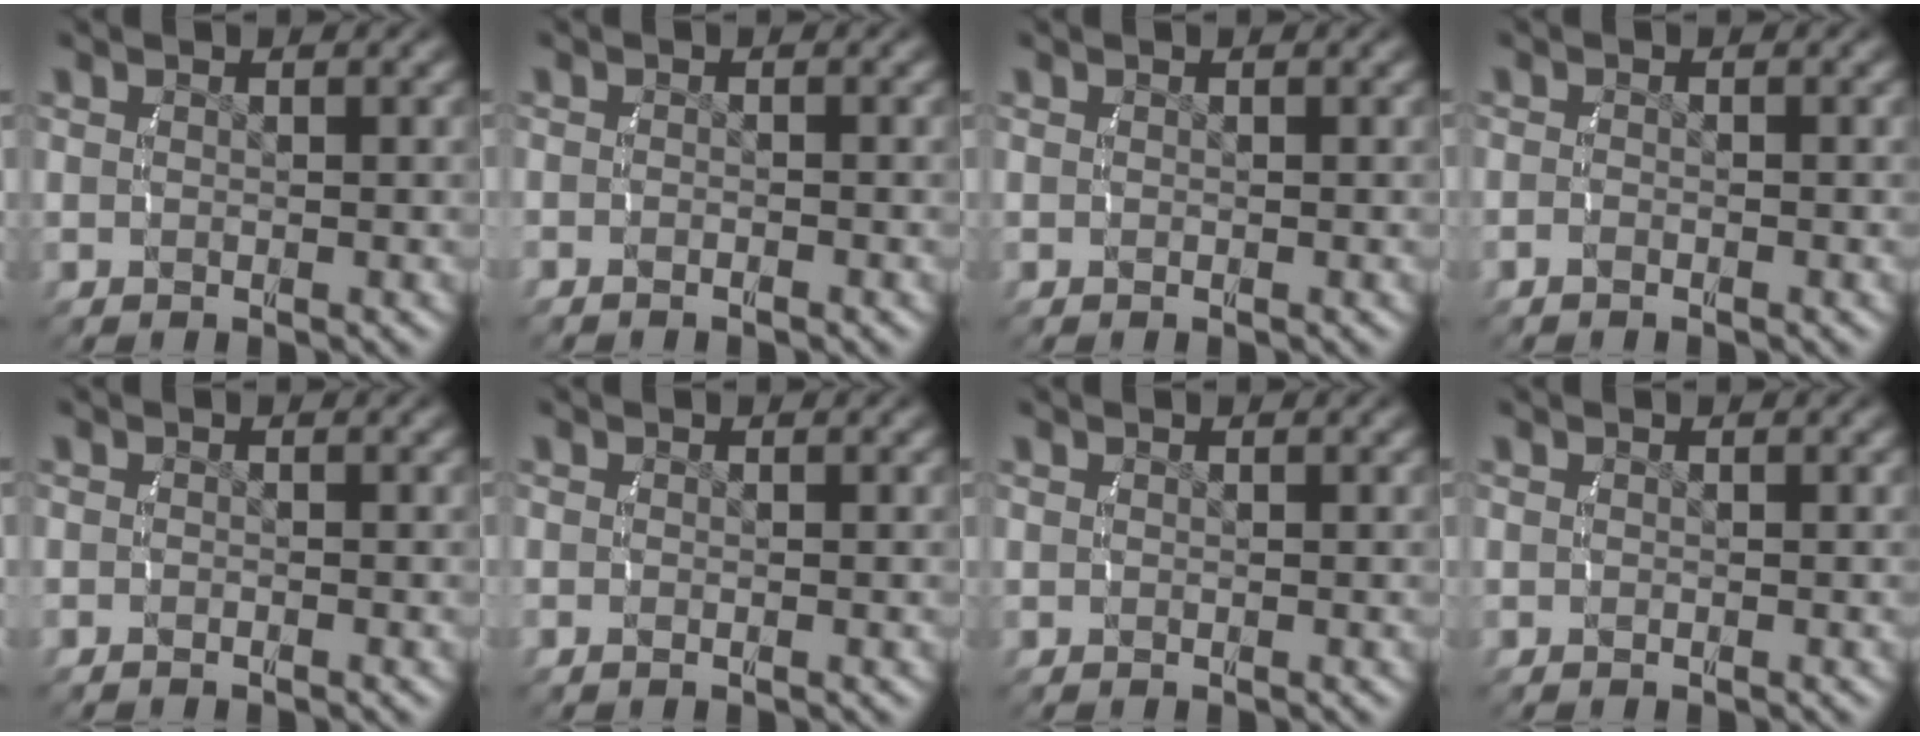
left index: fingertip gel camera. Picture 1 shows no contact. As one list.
[{"total": 1.2, "force": [-0.9, 0.6, 0.4], "torque": [-0.017, -0.003, -0.019]}, {"total": 0.0}, {"total": 1.0, "force": [-1.0, 0.0, 0.4], "torque": [-0.014, -0.005, -0.018]}, {"total": 0.8, "force": [-0.7, 0.4, 0.2], "torque": [-0.012, -0.003, -0.013]}, {"total": 1.0, "force": [-0.5, 0.7, 0.5], "torque": [-0.020, -0.004, -0.008]}, {"total": 0.0}, {"total": 0.0}]